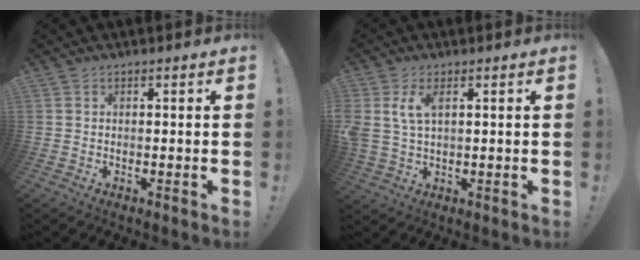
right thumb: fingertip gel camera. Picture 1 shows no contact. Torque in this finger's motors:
{"motor_torque": [0.23, 0.24, 0.34, -0.10, 0.27]}